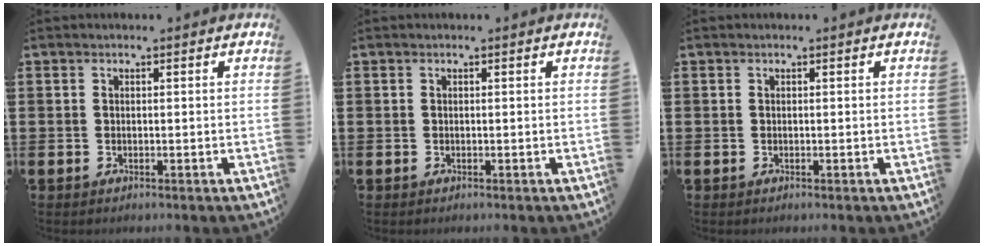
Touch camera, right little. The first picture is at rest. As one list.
[{"total": 0.0}, {"total": 0.0}]